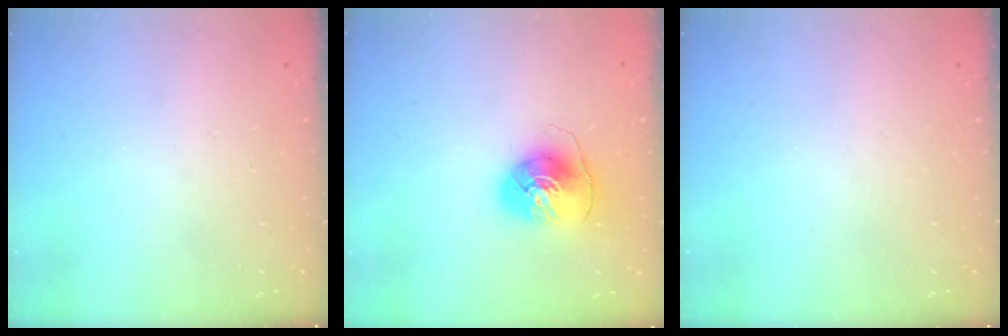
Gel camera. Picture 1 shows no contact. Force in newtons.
{"total": 8.5, "press": 8.4, "slide": 0.7}
{"total": 0.0}